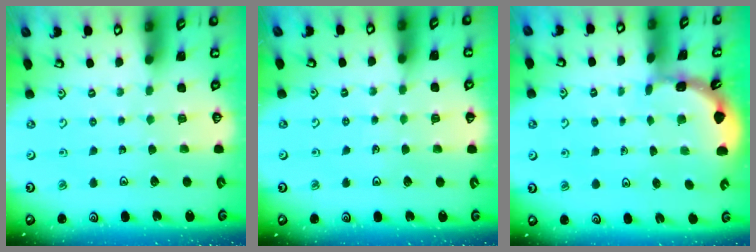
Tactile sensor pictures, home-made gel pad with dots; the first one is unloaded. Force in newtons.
{"total": 3.0, "press": 3.0, "slide": 0.3}
{"total": 1.8, "press": 1.8, "slide": 0.1}